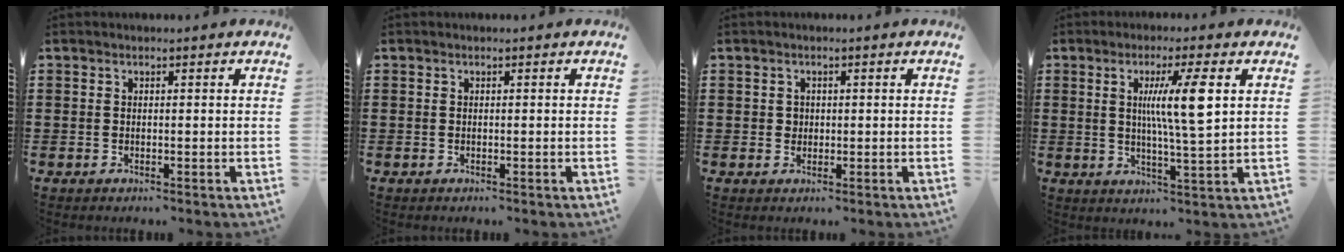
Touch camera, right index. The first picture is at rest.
{"total": 0.0}
{"total": 1.2, "force": [0.2, 1.1, 0.2], "torque": [-0.009, 0.005, 0.005]}
{"total": 8.3, "force": [2.1, 0.5, 8.1], "torque": [-0.158, -0.003, 0.028]}